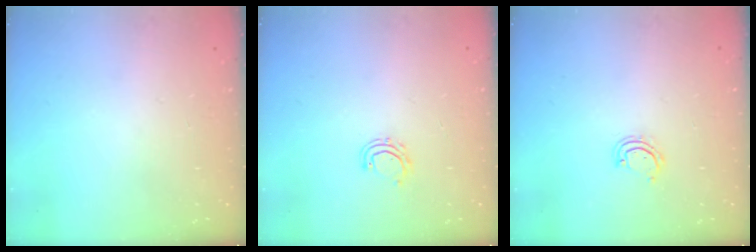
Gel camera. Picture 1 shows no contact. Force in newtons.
{"total": 5.0, "press": 4.8, "slide": 1.0}
{"total": 3.8, "press": 3.8, "slide": 0.2}